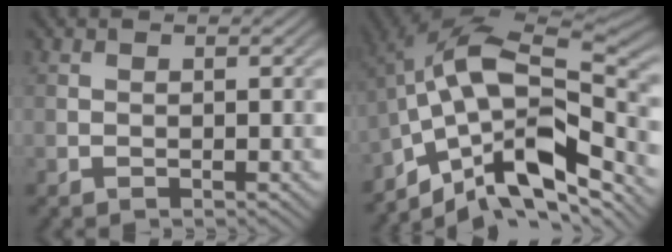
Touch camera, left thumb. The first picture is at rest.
{"total": 15.2, "force": [-6.4, 7.2, 11.8], "torque": [-0.218, 0.007, -0.128]}